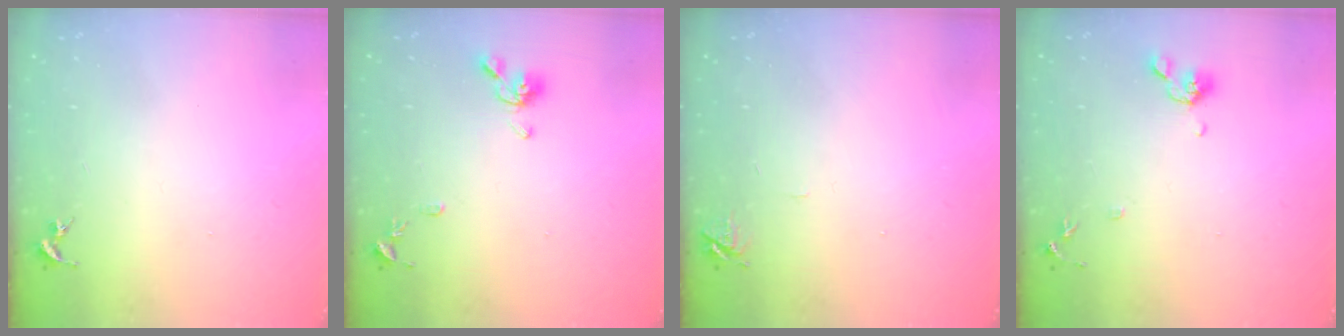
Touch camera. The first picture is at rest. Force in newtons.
{"total": 9.4, "press": 9.4, "slide": 1.0}
{"total": 5.8, "press": 5.8, "slide": 0.7}
{"total": 8.3, "press": 8.2, "slide": 1.6}